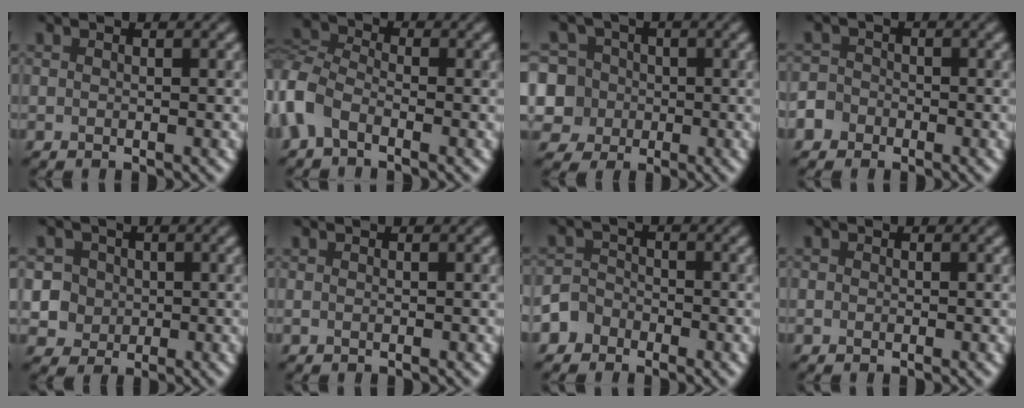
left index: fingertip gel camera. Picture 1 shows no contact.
{"total": 3.8, "force": [-2.4, 2.2, 1.9], "torque": [-0.045, 0.005, -0.065]}
{"total": 8.0, "force": [-1.6, 7.7, 1.2], "torque": [-0.035, 0.011, -0.045]}
{"total": 3.0, "force": [-2.2, 2.0, -0.2], "torque": [0.022, -0.003, -0.044]}
{"total": 6.0, "force": [-1.0, 5.9, 1.0], "torque": [-0.010, 0.017, -0.028]}
{"total": 0.0}
{"total": 2.4, "force": [-1.9, 1.3, -0.5], "torque": [0.023, 0.007, -0.042]}
{"total": 0.5, "force": [-0.3, 0.2, -0.4], "torque": [0.009, 0.000, -0.005]}